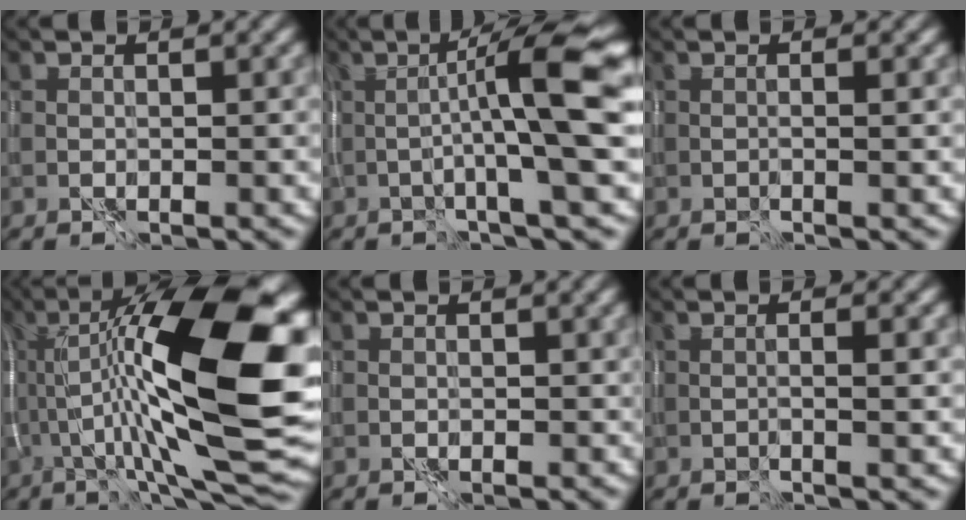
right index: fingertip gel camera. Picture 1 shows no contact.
{"total": 8.1, "force": [-0.1, 0.4, 8.1], "torque": [-0.123, 0.026, -0.006]}
{"total": 0.8, "force": [0.0, -0.1, 0.8], "torque": [-0.014, 0.000, -0.001]}
{"total": 18.4, "force": [0.3, 4.9, 17.7], "torque": [-0.284, 0.033, -0.003]}
{"total": 0.5, "force": [0.2, 0.5, 0.2], "torque": [0.000, 0.000, 0.006]}
{"total": 1.4, "force": [0.0, -0.1, 1.4], "torque": [-0.026, 0.001, -0.003]}